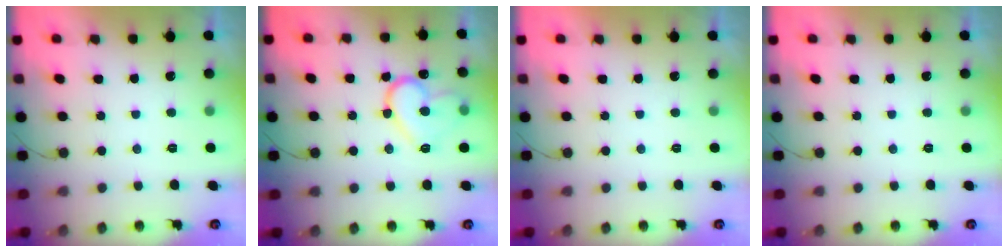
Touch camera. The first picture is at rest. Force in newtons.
{"total": 14.0, "press": 13.9, "slide": 1.2}
{"total": 1.9, "press": 1.9, "slide": 0.0}
{"total": 0.0}